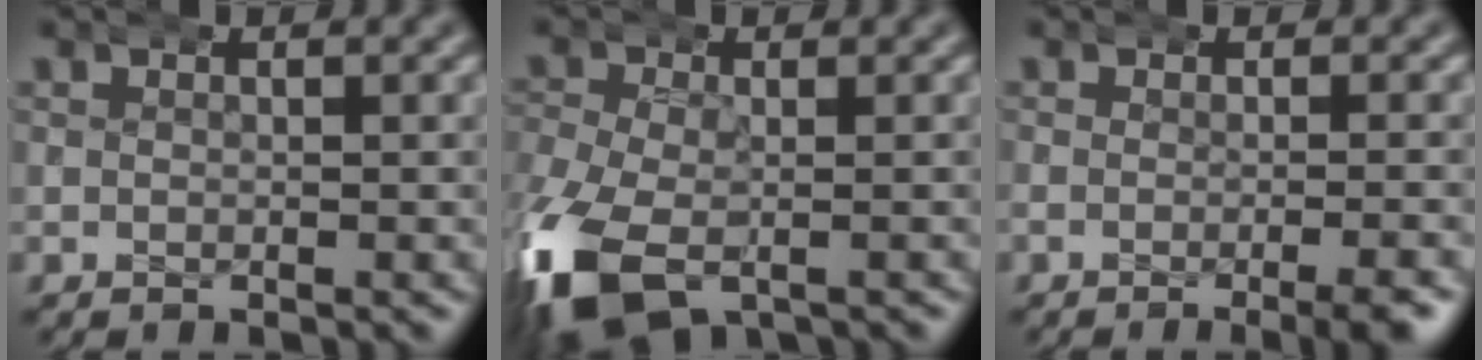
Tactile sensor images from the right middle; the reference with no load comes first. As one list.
[{"total": 7.4, "force": [-4.0, 4.9, 3.8], "torque": [-0.102, -0.027, -0.051]}, {"total": 2.1, "force": [-1.2, -0.3, 1.7], "torque": [-0.016, 0.005, -0.026]}]